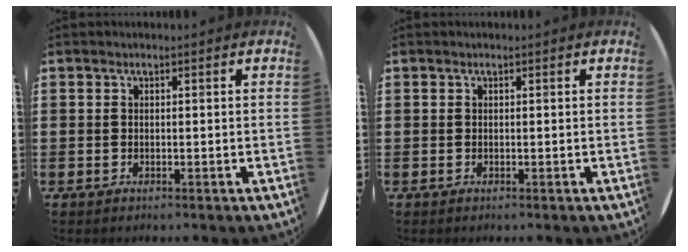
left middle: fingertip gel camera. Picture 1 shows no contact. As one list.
[{"total": 0.0}]